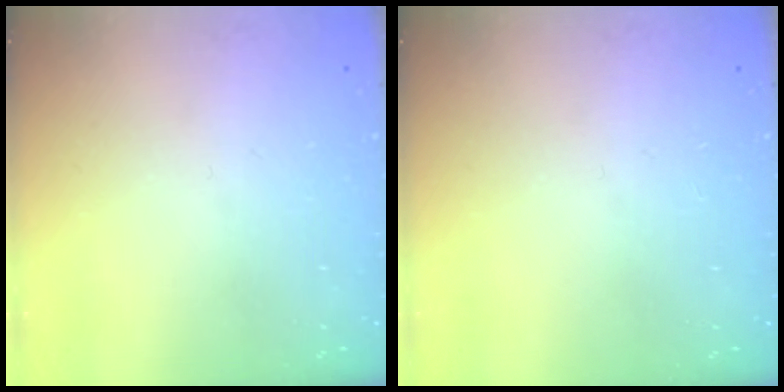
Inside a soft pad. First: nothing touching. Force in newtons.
{"total": 0.0}